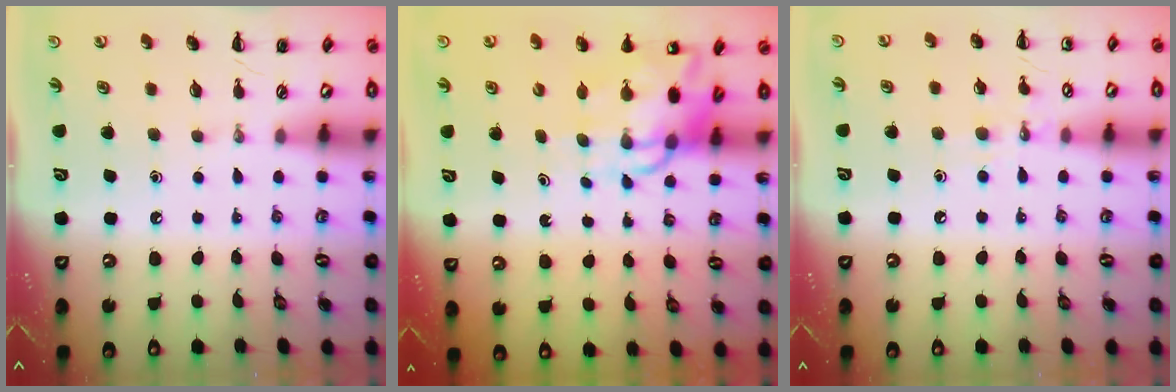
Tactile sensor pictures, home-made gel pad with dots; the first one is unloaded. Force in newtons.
{"total": 9.7, "press": 9.3, "slide": 2.7}
{"total": 6.9, "press": 6.7, "slide": 1.7}